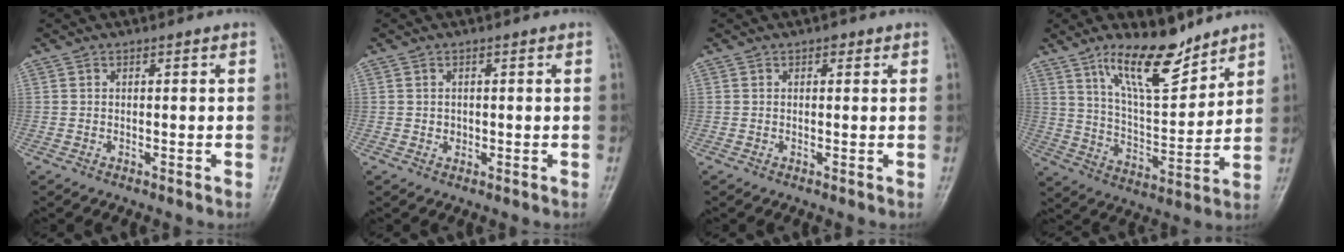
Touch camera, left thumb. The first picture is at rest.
{"total": 1.0, "force": [0.2, 0.9, 0.3], "torque": [0.001, 0.000, 0.003]}
{"total": 1.1, "force": [0.7, 0.7, 0.6], "torque": [0.000, -0.001, 0.006]}
{"total": 13.9, "force": [10.0, 4.5, 8.5], "torque": [-0.121, -0.073, 0.186]}